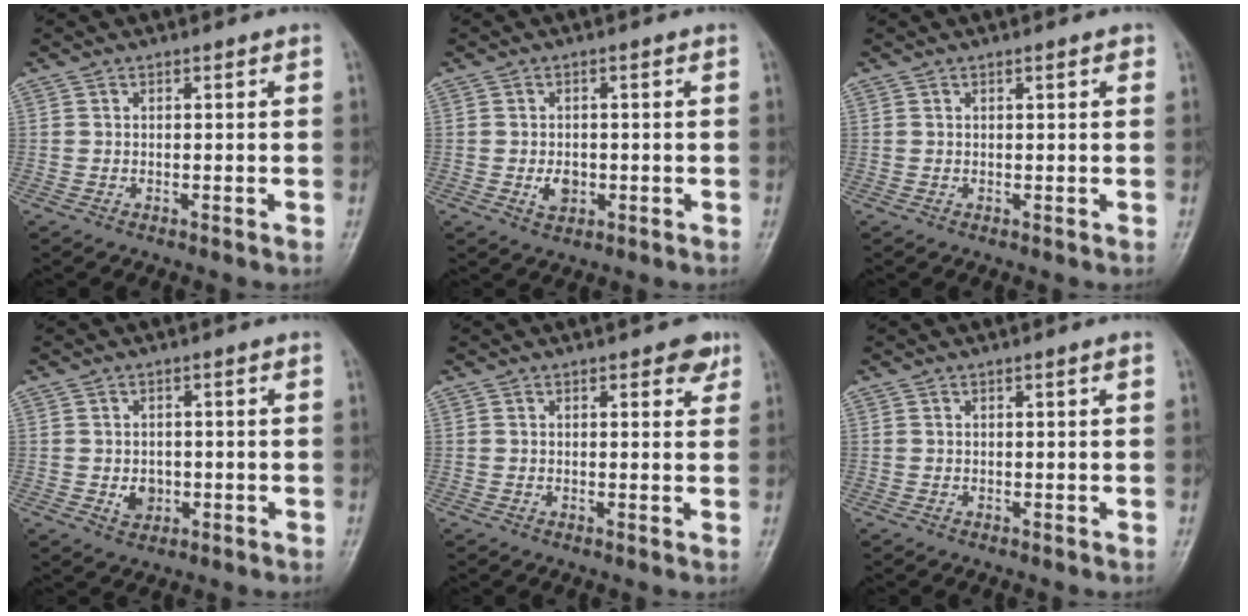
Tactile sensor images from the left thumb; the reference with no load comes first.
{"total": 3.2, "force": [-0.7, 2.4, 2.1], "torque": [-0.028, 0.000, -0.008]}
{"total": 1.2, "force": [0.6, 0.3, 1.0], "torque": [-0.013, 0.001, 0.006]}
{"total": 3.3, "force": [-0.5, 2.6, 1.8], "torque": [-0.018, 0.001, -0.003]}
{"total": 3.4, "force": [2.0, 1.6, 2.3], "torque": [-0.010, -0.006, 0.019]}
{"total": 0.8, "force": [0.3, -0.1, 0.7], "torque": [-0.013, 0.000, 0.006]}